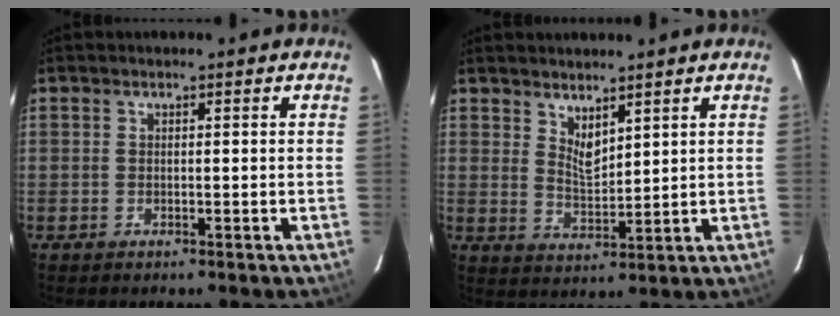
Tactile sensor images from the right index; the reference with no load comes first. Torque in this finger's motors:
{"motor_torque": [-0.01, 0.04, -0.01, 0.02]}